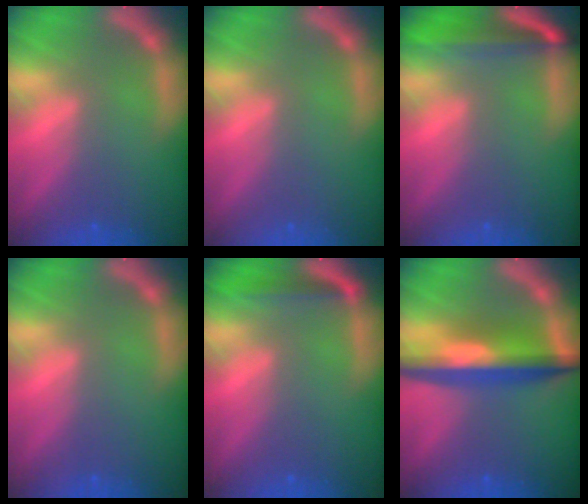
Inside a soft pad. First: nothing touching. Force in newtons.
{"total": 0.0}
{"total": 6.0}
{"total": 0.0}
{"total": 2.5}
{"total": 8.0}